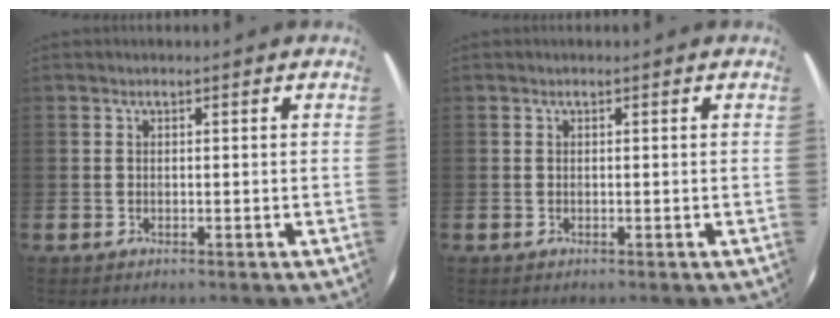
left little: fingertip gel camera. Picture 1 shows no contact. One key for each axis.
{"total": 0.0}